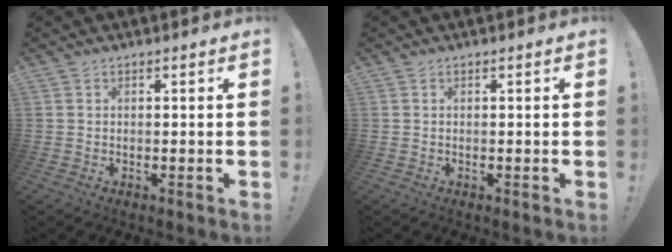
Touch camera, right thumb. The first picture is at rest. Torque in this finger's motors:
{"motor_torque": [0.00, 0.00, 0.00, 0.00, 0.00]}